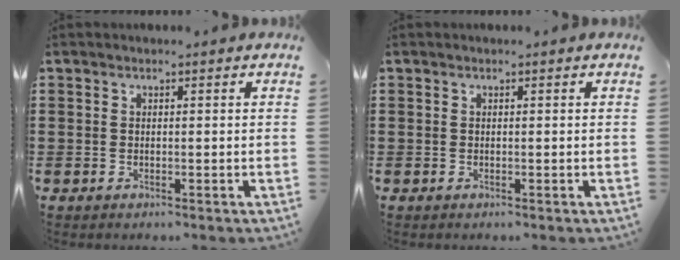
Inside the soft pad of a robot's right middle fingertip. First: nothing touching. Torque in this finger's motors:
{"motor_torque": [-0.02, -0.02, -0.01, 0.00]}